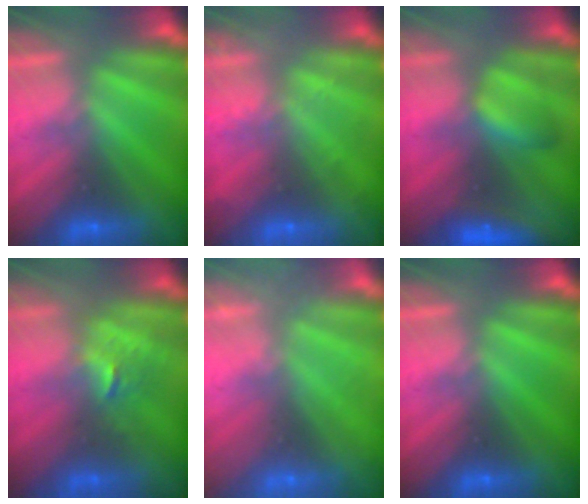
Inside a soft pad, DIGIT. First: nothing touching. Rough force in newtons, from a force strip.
{"total": 2.1}
{"total": 7.5}
{"total": 2.5}
{"total": 2.5}
{"total": 0.0}